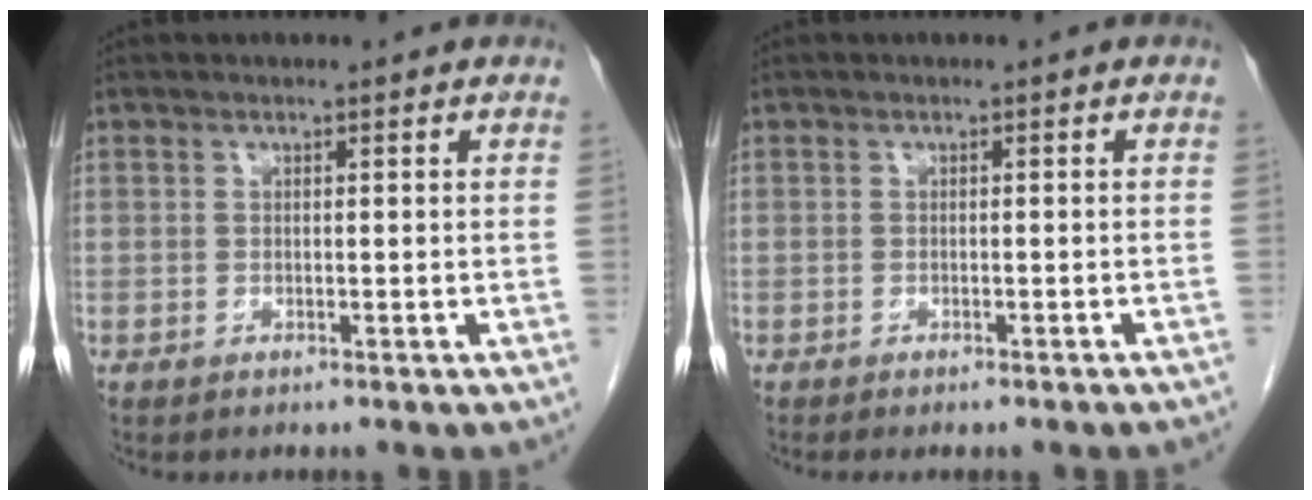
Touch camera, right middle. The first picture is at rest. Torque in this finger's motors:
{"motor_torque": [0.59, -0.54, 0.06, 0.02]}